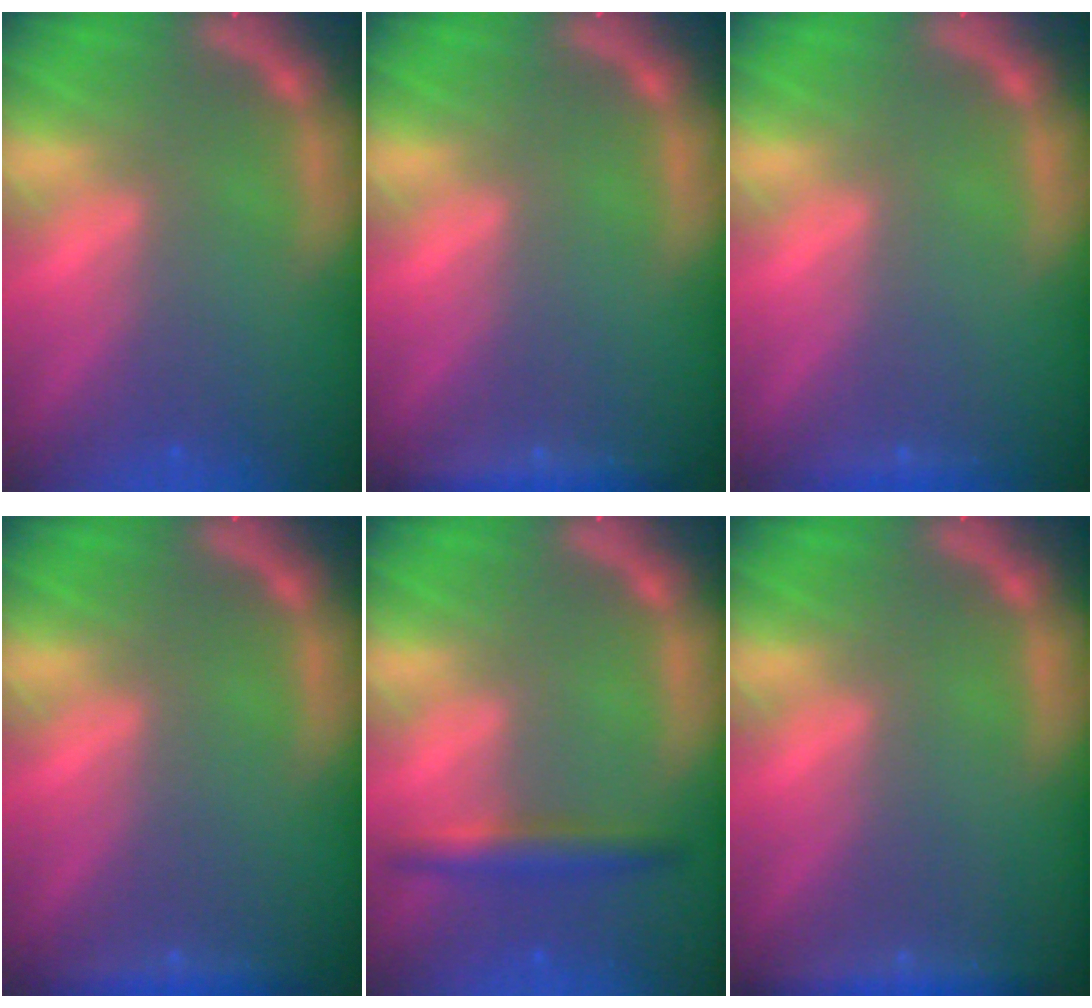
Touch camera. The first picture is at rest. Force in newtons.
{"total": 2.4}
{"total": 0.9}
{"total": 1.9}
{"total": 3.0}
{"total": 3.0}